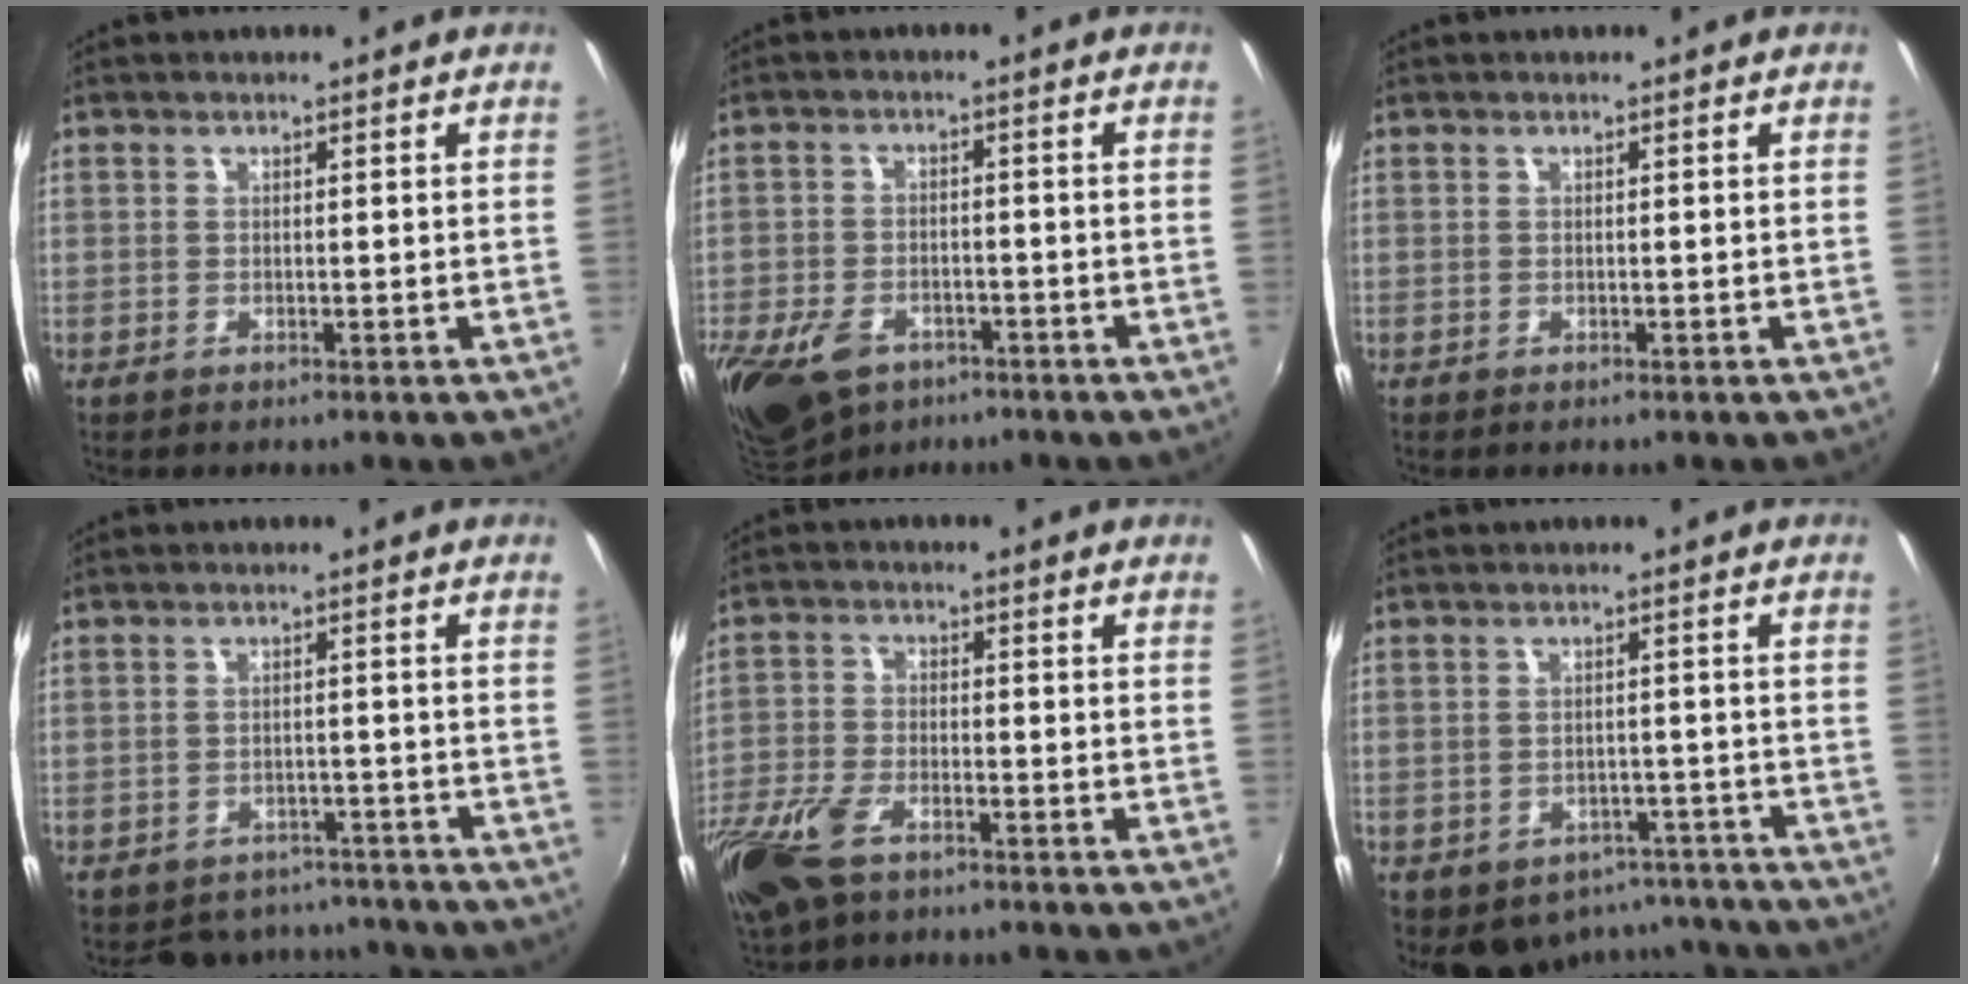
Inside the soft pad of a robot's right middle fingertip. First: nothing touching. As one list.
[{"total": 13.7, "force": [-8.3, 8.2, 7.3], "torque": [-0.184, -0.028, -0.145]}, {"total": 0.0}, {"total": 9.4, "force": [-8.1, 4.4, 1.7], "torque": [-0.045, 0.007, -0.103]}, {"total": 11.7, "force": [-7.6, 5.6, 7.0], "torque": [-0.177, -0.023, -0.152]}, {"total": 11.5, "force": [-8.0, 7.2, 3.9], "torque": [-0.084, 0.004, -0.084]}]